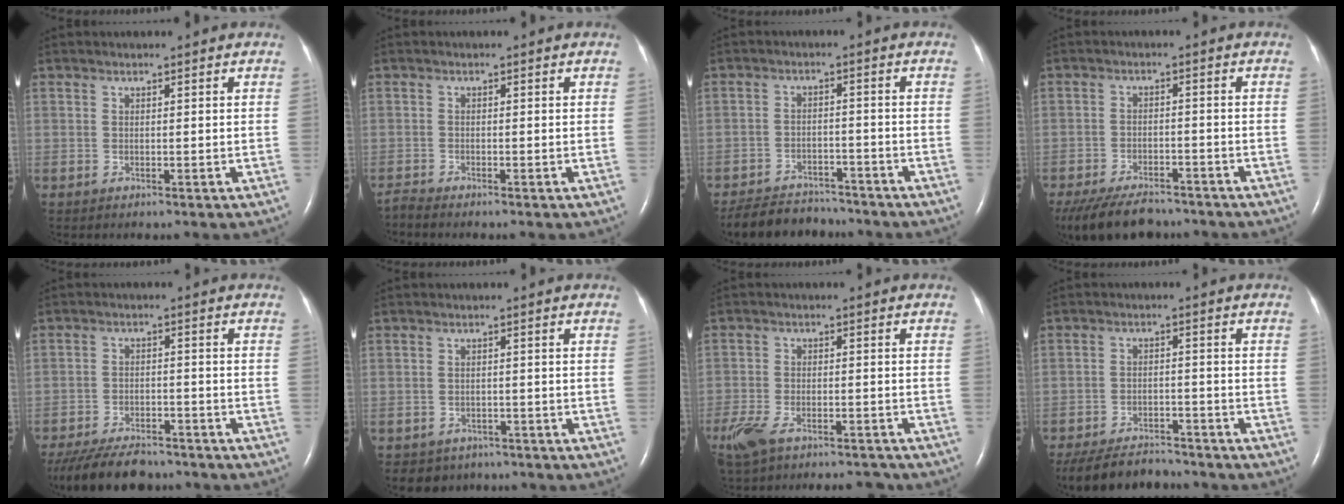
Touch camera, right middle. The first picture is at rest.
{"total": 1.3, "force": [-1.3, -0.4, -0.1], "torque": [-0.006, -0.008, -0.026]}
{"total": 9.0, "force": [-8.2, 3.0, 1.8], "torque": [-0.028, -0.001, -0.126]}
{"total": 12.2, "force": [-10.1, 4.4, 5.2], "torque": [-0.109, -0.012, -0.151]}
{"total": 12.9, "force": [-10.9, 4.3, 5.5], "torque": [-0.112, -0.015, -0.166]}
{"total": 4.2, "force": [-3.1, 2.9, -0.1], "torque": [0.002, 0.008, -0.041]}
{"total": 11.4, "force": [-9.1, 3.9, 5.5], "torque": [-0.116, -0.005, -0.146]}
{"total": 9.7, "force": [-8.8, 2.9, 2.8], "torque": [-0.049, -0.006, -0.136]}